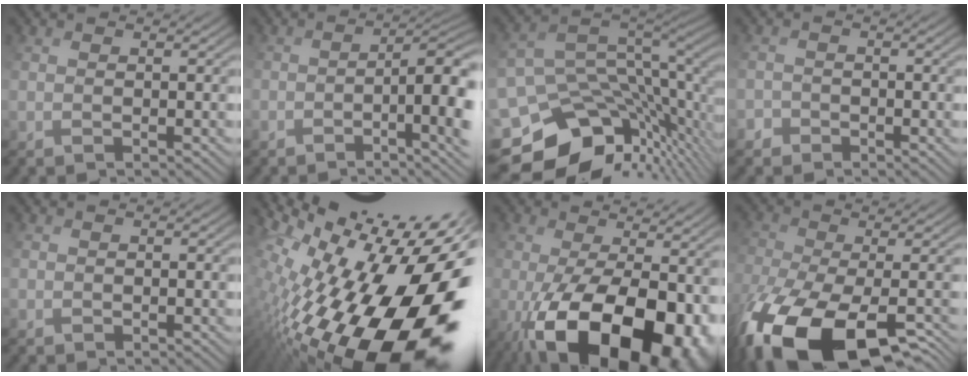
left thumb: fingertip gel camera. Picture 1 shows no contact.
{"total": 9.3, "force": [-3.5, 2.6, 8.2], "torque": [-0.121, 0.005, -0.037]}
{"total": 12.2, "force": [-4.4, 8.6, 7.4], "torque": [-0.184, -0.031, -0.048]}
{"total": 1.9, "force": [-1.6, 0.6, -1.0], "torque": [0.009, -0.001, -0.029]}
{"total": 0.0}
{"total": 19.5, "force": [-2.8, 8.6, 17.3], "torque": [-0.254, -0.033, -0.030]}
{"total": 17.2, "force": [-5.5, 8.9, 13.7], "torque": [-0.246, -0.031, -0.062]}
{"total": 17.5, "force": [-8.9, 7.9, 12.8], "torque": [-0.297, -0.063, -0.113]}